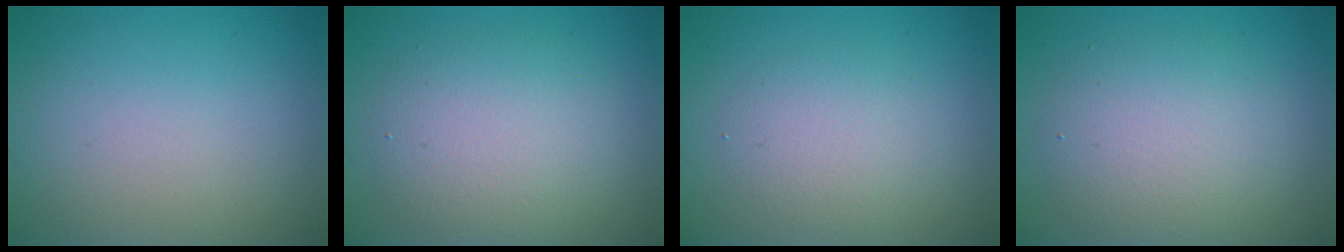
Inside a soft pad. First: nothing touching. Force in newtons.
{"total": 5.3, "press": 5.2, "slide": 0.5}
{"total": 2.9, "press": 2.9, "slide": 0.2}
{"total": 5.0, "press": 5.0, "slide": 0.3}